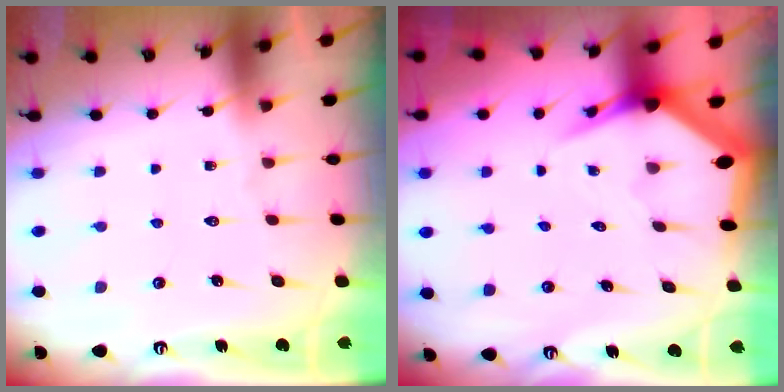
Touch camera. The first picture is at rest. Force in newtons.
{"total": 4.6, "press": 4.6, "slide": 0.7}